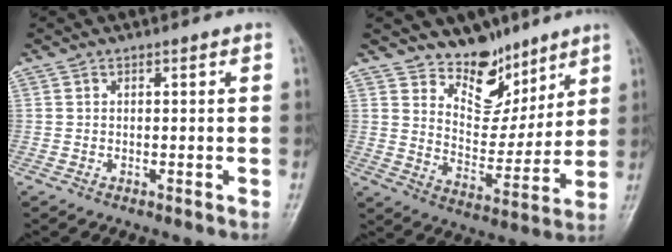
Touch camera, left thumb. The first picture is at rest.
{"total": 11.4, "force": [8.7, 6.6, 3.2], "torque": [-0.007, -0.066, 0.155]}